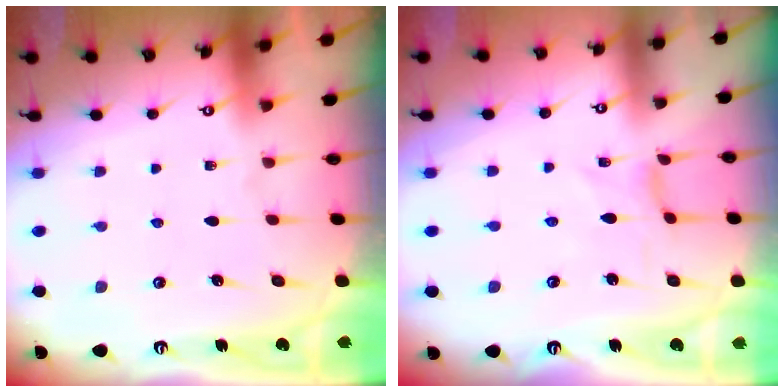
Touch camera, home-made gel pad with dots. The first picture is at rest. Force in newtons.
{"total": 0.0}